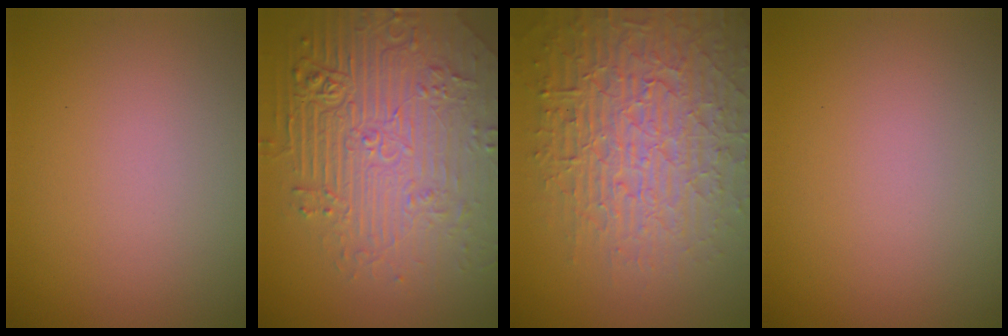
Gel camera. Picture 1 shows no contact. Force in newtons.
{"total": 8.2, "press": 6.2, "slide": 5.4}
{"total": 7.3, "press": 7.1, "slide": 1.8}
{"total": 0.0}